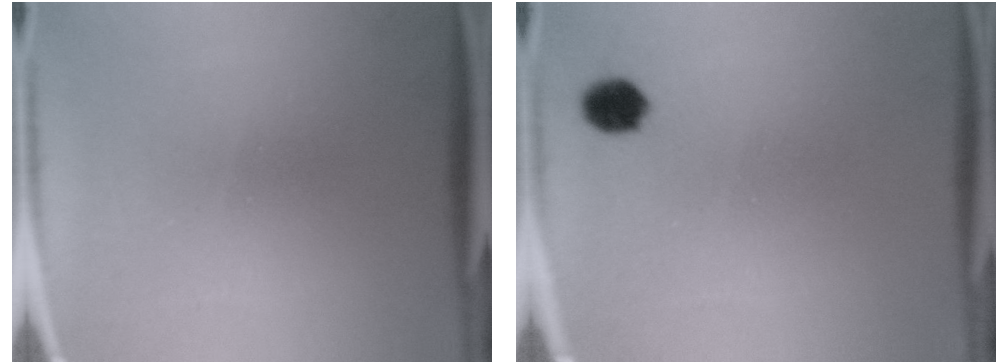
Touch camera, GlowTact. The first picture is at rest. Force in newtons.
{"total": 3.8}